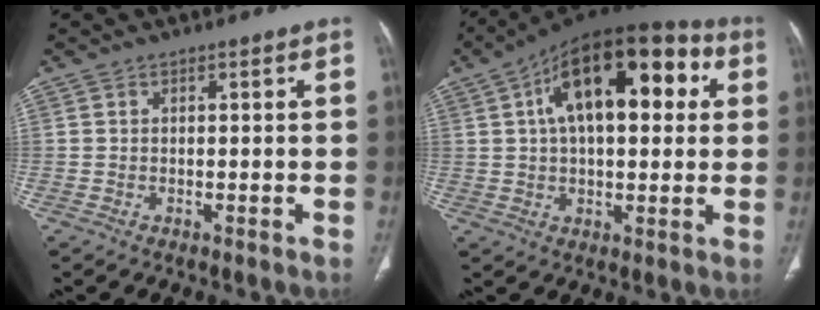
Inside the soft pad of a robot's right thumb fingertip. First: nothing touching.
{"total": 21.7, "force": [6.1, 10.7, 17.9], "torque": [-0.255, 0.032, 0.084]}